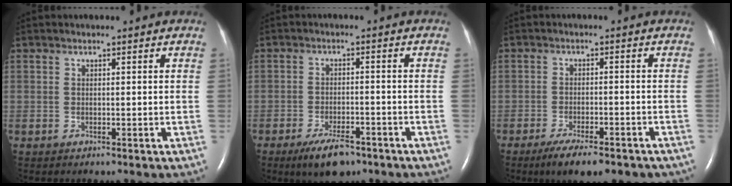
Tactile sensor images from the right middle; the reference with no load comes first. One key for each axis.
{"total": 6.2, "fx": -4.3, "fy": 2.2, "fz": 3.8, "tx": -0.074, "ty": -0.005, "tz": -0.068}
{"total": 10.1, "fx": -7.7, "fy": 2.7, "fz": 5.9, "tx": -0.080, "ty": -0.009, "tz": -0.106}